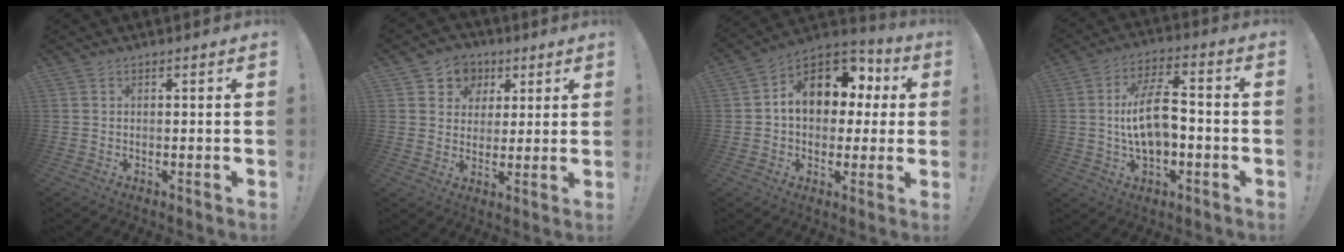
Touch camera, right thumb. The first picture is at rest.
{"total": 7.7, "force": [2.7, 7.1, 1.2], "torque": [-0.011, -0.018, 0.054]}
{"total": 14.0, "force": [3.5, 10.4, 8.7], "torque": [-0.125, -0.009, 0.068]}
{"total": 13.2, "force": [-1.0, 6.7, 11.4], "torque": [-0.194, 0.009, -0.020]}